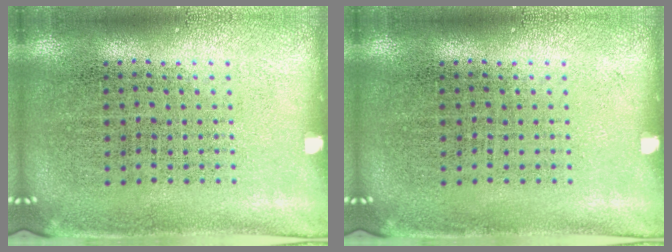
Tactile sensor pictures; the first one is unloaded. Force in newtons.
{"total": 0.0}